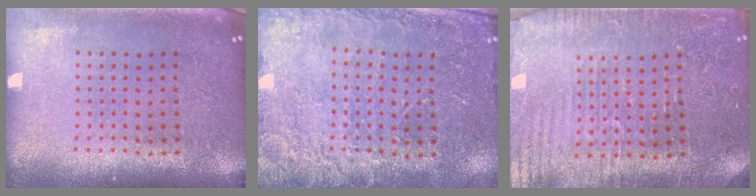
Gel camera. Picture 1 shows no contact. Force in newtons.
{"total": 2.6, "press": 2.5, "slide": 0.5}
{"total": 3.4, "press": 3.4, "slide": 0.2}